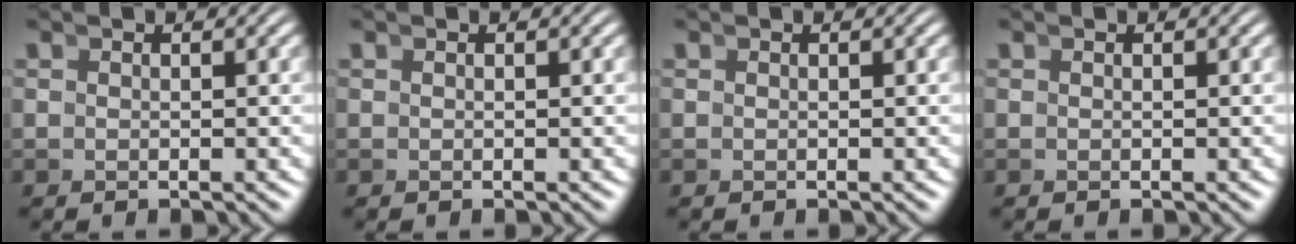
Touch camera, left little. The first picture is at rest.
{"total": 0.0}
{"total": 0.0}
{"total": 0.0}